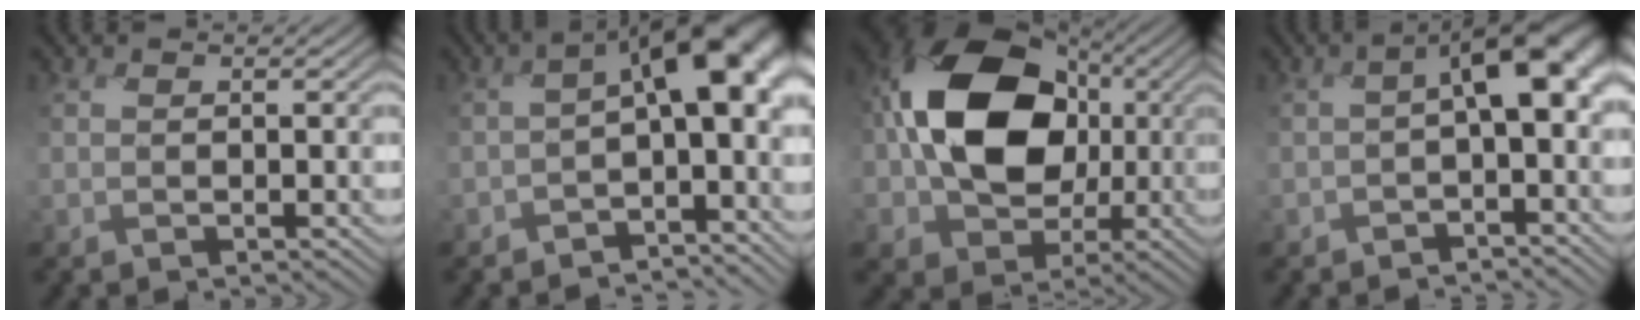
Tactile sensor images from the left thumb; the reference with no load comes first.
{"total": 11.3, "force": [-1.9, 5.9, 9.5], "torque": [-0.146, -0.012, -0.033]}
{"total": 16.6, "force": [0.8, 12.7, 10.7], "torque": [-0.198, 0.005, 0.007]}
{"total": 7.1, "force": [-0.8, 3.2, 6.2], "torque": [-0.101, 0.001, -0.022]}